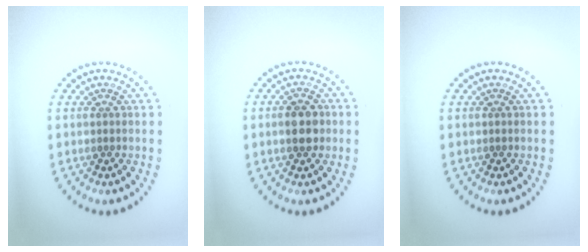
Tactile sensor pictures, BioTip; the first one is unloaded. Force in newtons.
{"total": 2.6, "press": 2.6, "slide": 0.2}
{"total": 0.0}